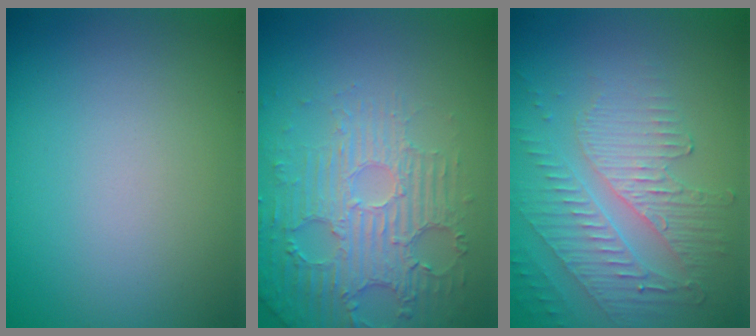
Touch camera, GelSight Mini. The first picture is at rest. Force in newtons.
{"total": 5.4, "press": 3.6, "slide": 4.0}
{"total": 5.3, "press": 3.5, "slide": 3.9}